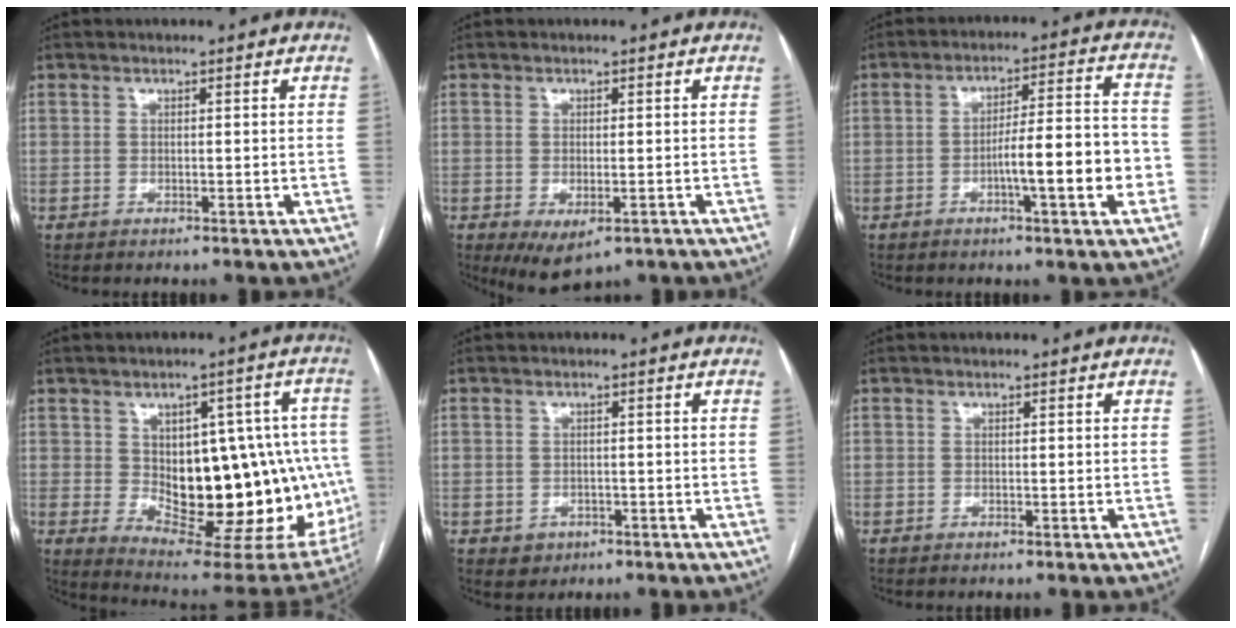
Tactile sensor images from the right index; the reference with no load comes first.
{"total": 5.4, "force": [-2.7, 2.5, 4.0], "torque": [-0.063, -0.013, -0.031]}
{"total": 11.1, "force": [-3.1, 1.4, 10.5], "torque": [-0.160, 0.017, -0.044]}
{"total": 23.4, "force": [-1.1, 10.5, 20.8], "torque": [-0.211, 0.018, 0.015]}
{"total": 2.9, "force": [-1.2, 2.6, 0.5], "torque": [0.001, 0.008, -0.010]}
{"total": 0.0}